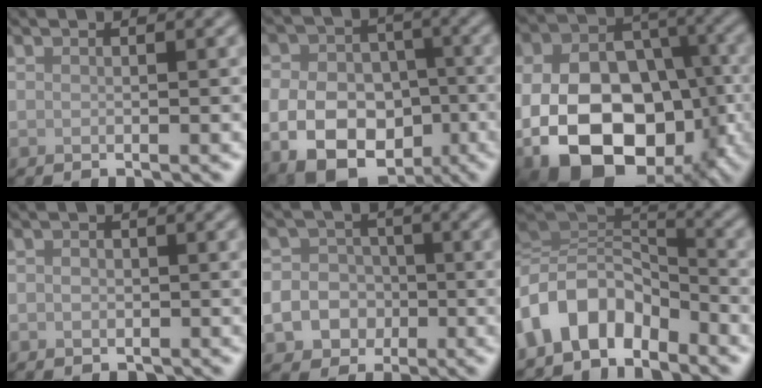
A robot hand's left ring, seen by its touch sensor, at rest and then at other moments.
{"total": 10.2, "force": [-3.0, 7.6, 6.1], "torque": [-0.093, -0.022, -0.061]}
{"total": 18.6, "force": [-5.4, 13.7, 11.4], "torque": [-0.182, -0.035, -0.098]}
{"total": 1.4, "force": [-0.2, 1.2, 0.6], "torque": [0.003, -0.003, -0.007]}
{"total": 9.1, "force": [-3.2, 8.2, 2.5], "torque": [-0.032, -0.022, -0.076]}
{"total": 7.5, "force": [-4.0, 4.5, 4.4], "torque": [-0.070, 0.007, -0.084]}